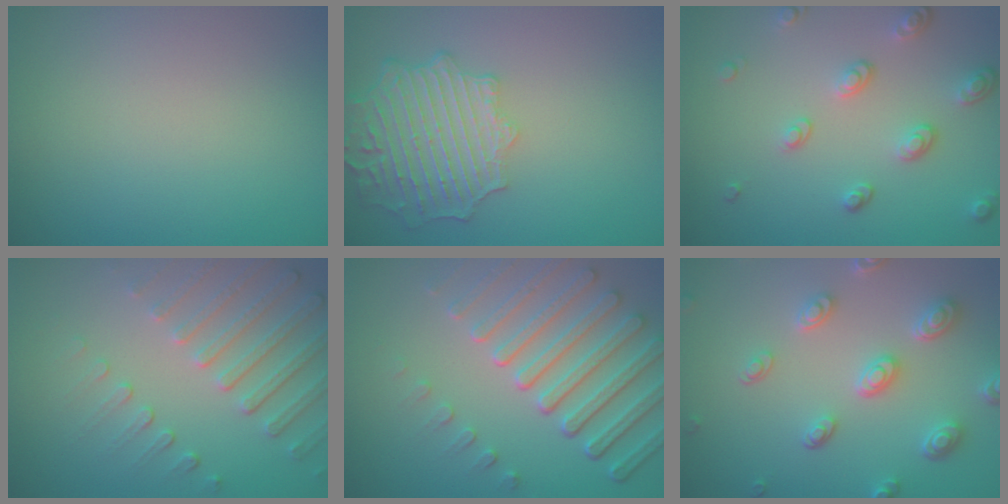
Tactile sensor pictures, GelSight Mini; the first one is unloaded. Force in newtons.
{"total": 6.3, "press": 5.1, "slide": 3.7}
{"total": 3.4, "press": 2.7, "slide": 2.2}
{"total": 5.0, "press": 3.8, "slide": 3.3}
{"total": 6.9, "press": 5.3, "slide": 4.5}
{"total": 4.6, "press": 3.8, "slide": 2.7}